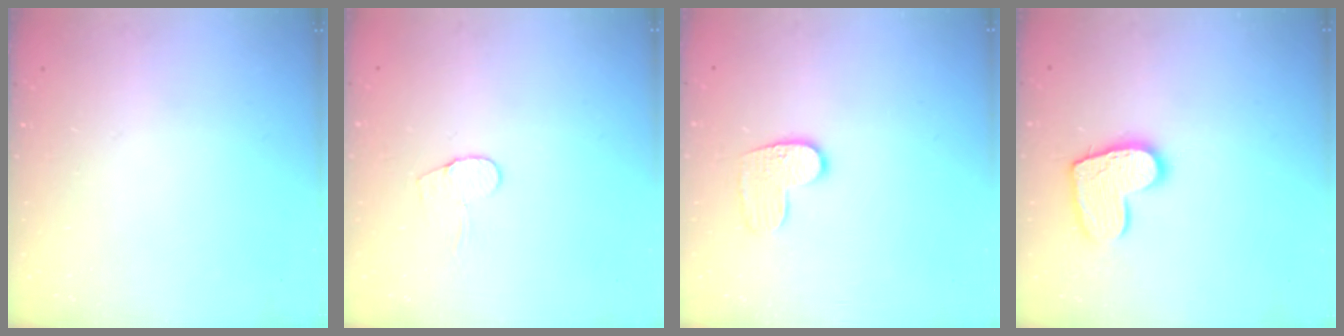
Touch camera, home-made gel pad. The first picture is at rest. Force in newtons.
{"total": 5.6, "press": 5.6, "slide": 0.4}
{"total": 8.0, "press": 8.0, "slide": 0.3}
{"total": 11.6, "press": 11.6, "slide": 0.8}